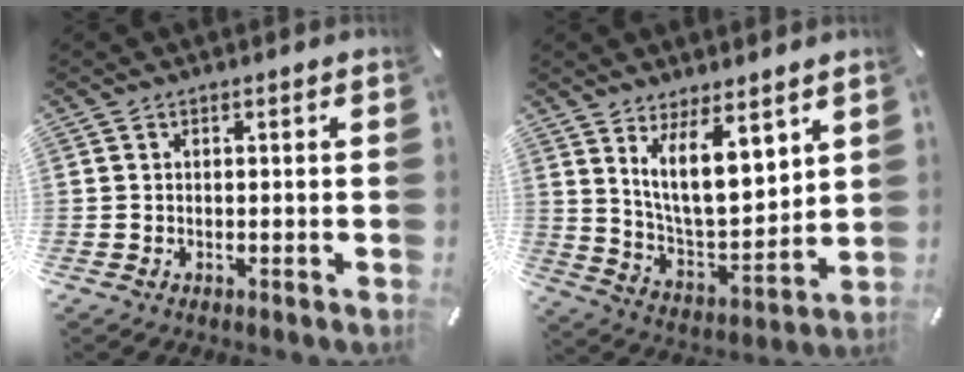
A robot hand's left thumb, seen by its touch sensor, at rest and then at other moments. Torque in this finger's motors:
{"motor_torque": [1.01, 0.09, 0.39, -0.37, 0.23]}